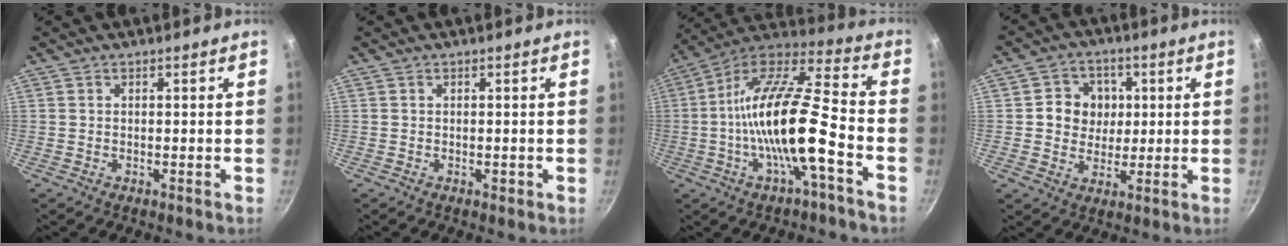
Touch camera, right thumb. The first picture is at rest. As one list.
[{"total": 0.5, "force": [-0.1, 0.4, 0.4], "torque": [-0.001, 0.003, 0.000]}, {"total": 18.5, "force": [-4.7, 4.6, 17.3], "torque": [-0.312, 0.041, -0.100]}, {"total": 8.0, "force": [1.2, 7.3, 3.0], "torque": [-0.010, 0.000, 0.012]}]